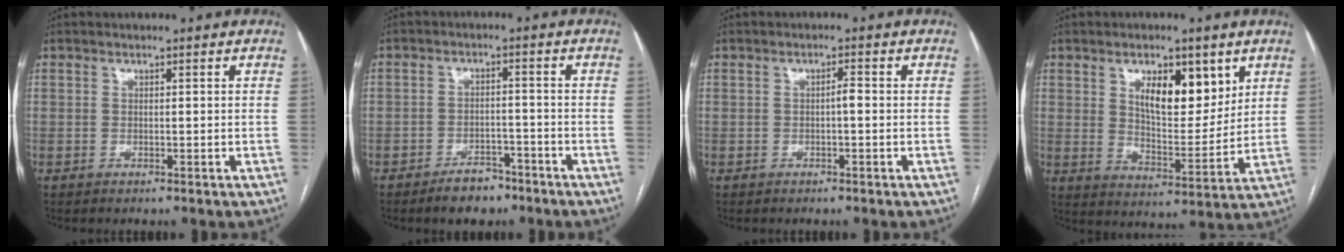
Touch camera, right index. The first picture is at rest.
{"total": 5.1, "force": [-3.9, 2.6, 2.2], "torque": [-0.035, 0.005, -0.057]}
{"total": 1.3, "force": [-0.2, 0.2, 1.3], "torque": [-0.020, 0.003, -0.005]}
{"total": 10.2, "force": [4.9, 4.4, 7.9], "torque": [-0.125, -0.001, 0.088]}